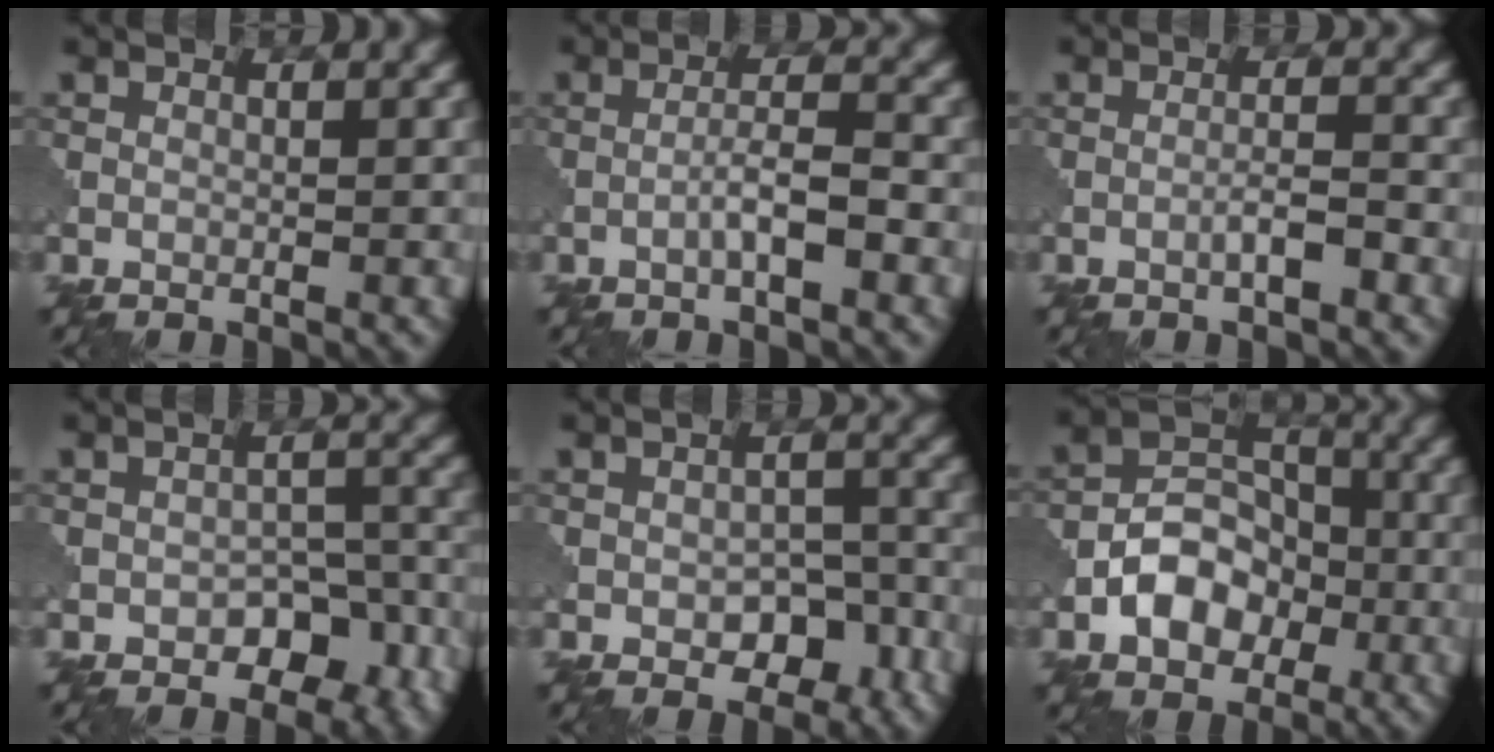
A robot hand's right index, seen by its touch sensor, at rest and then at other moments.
{"total": 2.9, "force": [-1.2, 0.4, 2.7], "torque": [-0.047, 0.011, -0.025]}
{"total": 1.9, "force": [-0.9, 0.1, 1.7], "torque": [-0.028, 0.008, -0.019]}
{"total": 6.4, "force": [-3.1, 4.1, 3.8], "torque": [-0.040, -0.007, -0.039]}
{"total": 4.5, "force": [-1.6, 2.8, 3.1], "torque": [-0.042, -0.003, -0.022]}
{"total": 5.6, "force": [-2.0, 4.0, 3.3], "torque": [-0.045, 0.004, -0.038]}